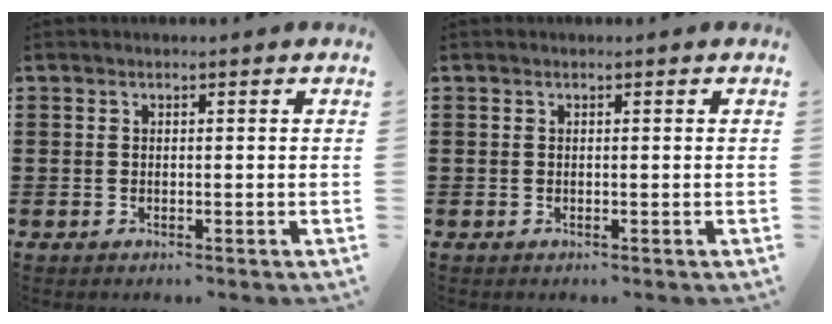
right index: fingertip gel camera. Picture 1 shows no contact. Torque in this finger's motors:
{"motor_torque": [-0.03, 0.04, 0.00, -0.01]}